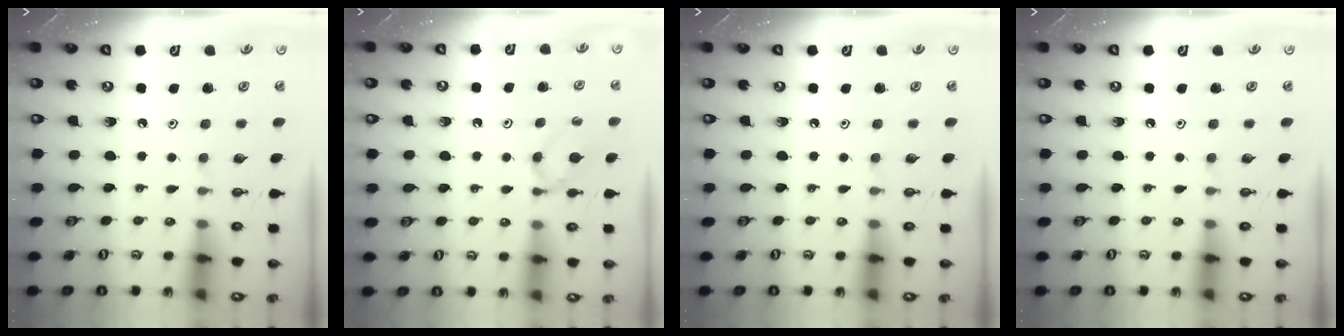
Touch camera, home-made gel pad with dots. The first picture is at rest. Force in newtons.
{"total": 3.0, "press": 2.9, "slide": 0.7}
{"total": 0.0}
{"total": 0.0}